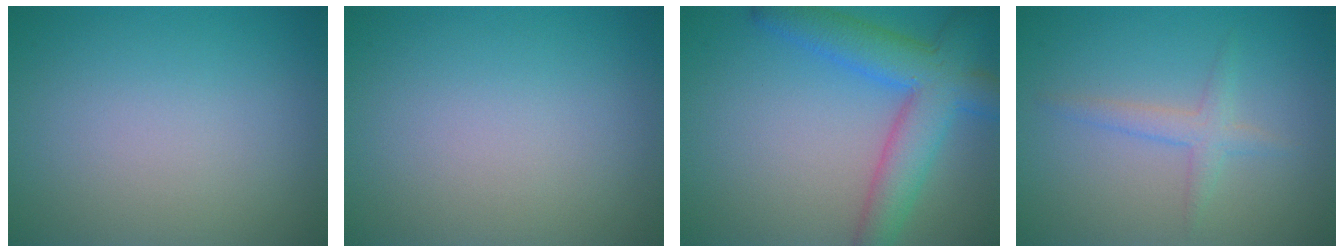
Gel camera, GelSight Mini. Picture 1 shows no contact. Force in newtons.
{"total": 0.0}
{"total": 7.0, "press": 7.0, "slide": 0.3}
{"total": 1.9, "press": 1.9, "slide": 0.1}